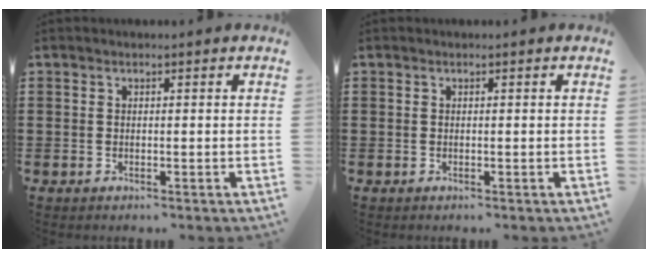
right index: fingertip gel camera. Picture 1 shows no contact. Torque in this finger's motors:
{"motor_torque": [-0.07, 0.02, 0.00, 0.00]}